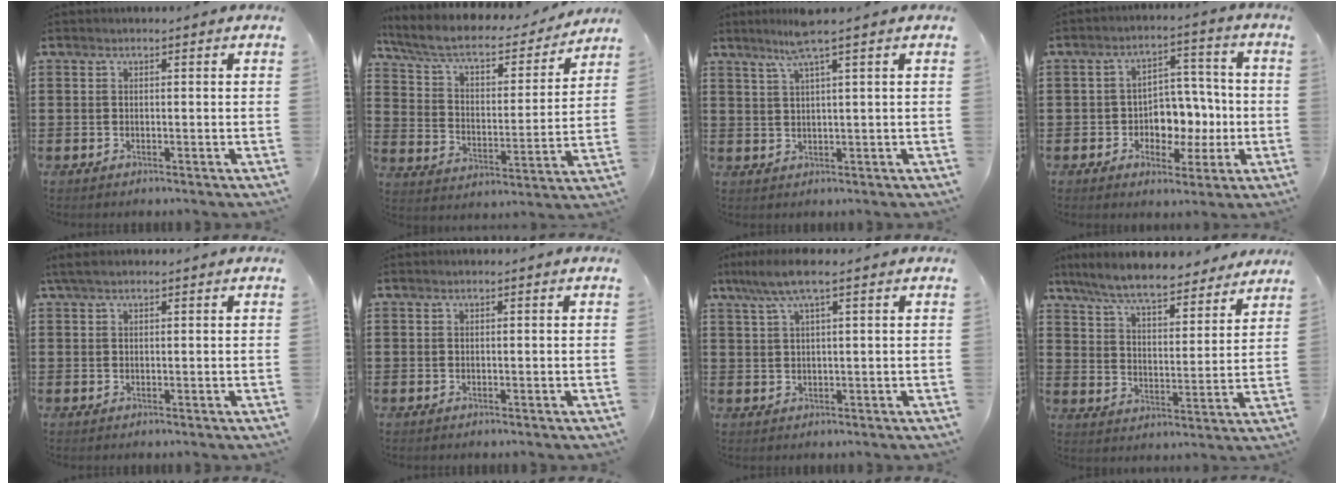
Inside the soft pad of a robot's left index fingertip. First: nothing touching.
{"total": 7.0, "force": [5.6, 1.8, 3.8], "torque": [-0.097, -0.036, 0.090]}
{"total": 4.9, "force": [2.9, -0.6, 3.9], "torque": [-0.083, 0.004, 0.050]}
{"total": 6.4, "force": [-0.9, 5.3, 3.4], "torque": [-0.062, 0.005, -0.019]}
{"total": 1.8, "force": [1.0, 0.6, 1.4], "torque": [-0.028, 0.004, 0.018]}
{"total": 0.0}
{"total": 5.1, "force": [2.7, 0.6, 4.3], "torque": [-0.097, 0.004, 0.045]}
{"total": 8.1, "force": [7.4, 0.6, 3.3], "torque": [-0.095, -0.039, 0.130]}